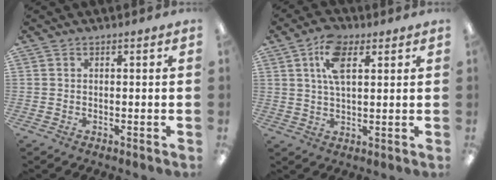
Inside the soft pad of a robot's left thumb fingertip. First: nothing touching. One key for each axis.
{"total": 9.4, "fx": 3.9, "fy": 4.9, "fz": 7.0, "tx": -0.129, "ty": 0.004, "tz": 0.070}